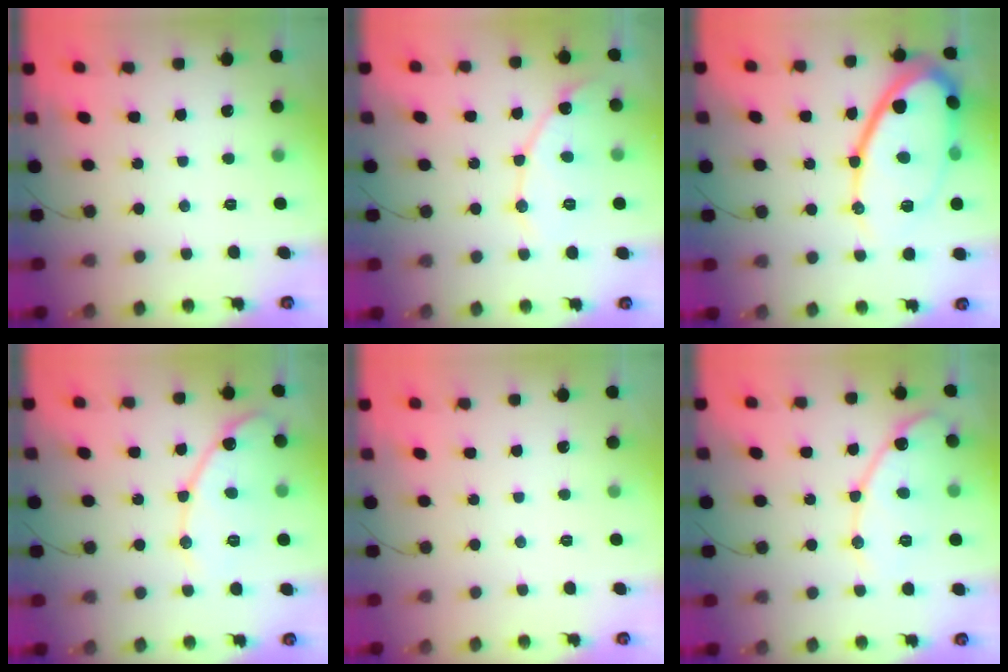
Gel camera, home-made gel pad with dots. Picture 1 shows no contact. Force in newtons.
{"total": 10.8, "press": 10.8, "slide": 0.7}
{"total": 20.7, "press": 20.5, "slide": 2.1}
{"total": 13.4, "press": 13.4, "slide": 0.9}
{"total": 0.0}
{"total": 13.4, "press": 13.4, "slide": 0.9}